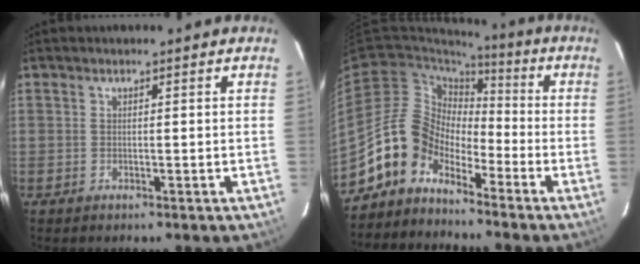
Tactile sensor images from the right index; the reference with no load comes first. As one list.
[{"total": 10.5, "force": [-7.6, 6.7, 2.9], "torque": [-0.059, 0.038, -0.158]}]